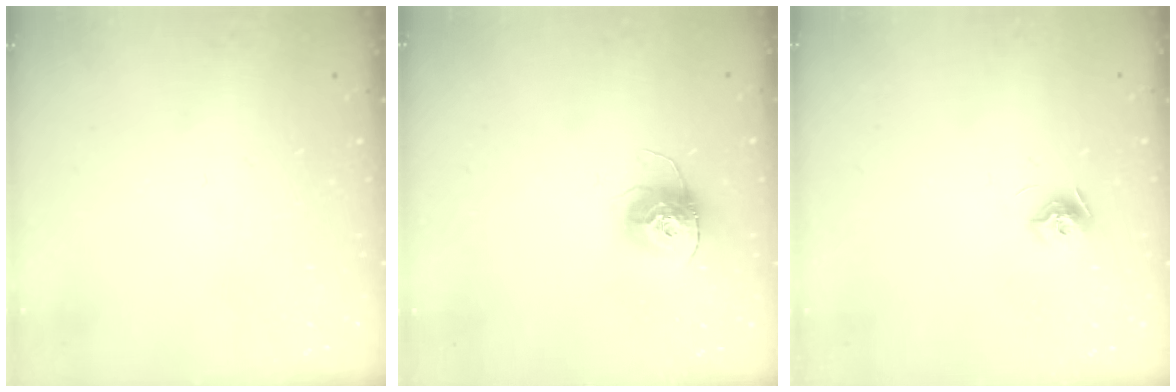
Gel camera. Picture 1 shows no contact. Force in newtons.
{"total": 12.3, "press": 12.3, "slide": 1.0}
{"total": 7.8, "press": 7.8, "slide": 0.2}